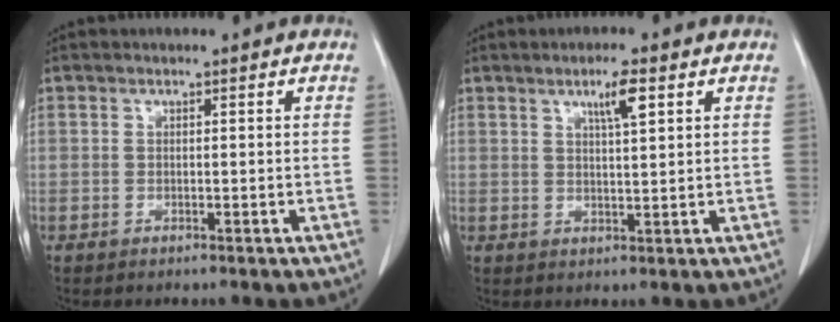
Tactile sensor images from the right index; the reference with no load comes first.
{"total": 4.0, "force": [2.1, 0.3, 3.4], "torque": [-0.058, -0.001, 0.035]}